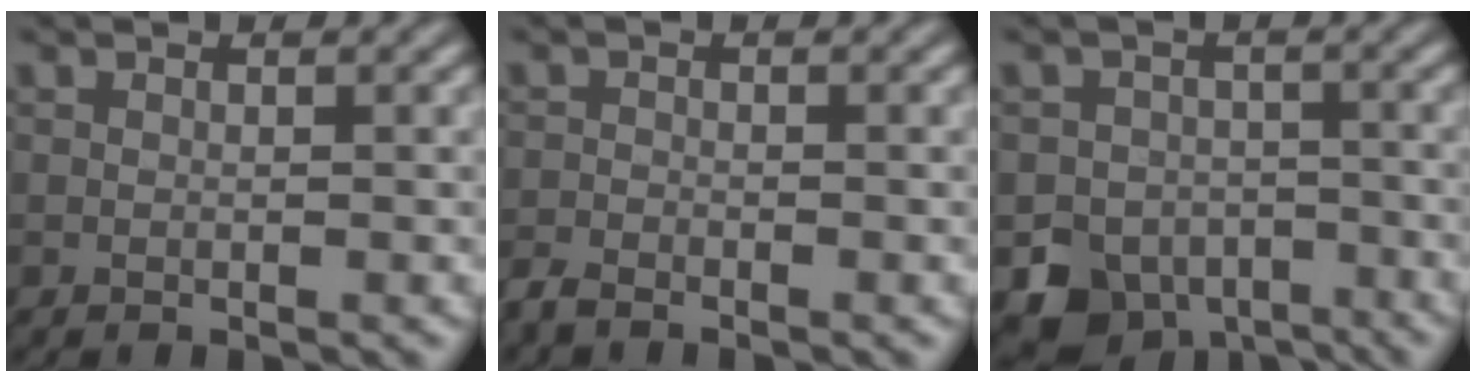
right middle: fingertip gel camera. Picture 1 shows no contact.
{"total": 1.7, "force": [-1.6, 0.3, 0.5], "torque": [-0.012, -0.003, -0.039]}
{"total": 7.0, "force": [-4.5, 5.0, 1.6], "torque": [-0.007, -0.012, -0.074]}